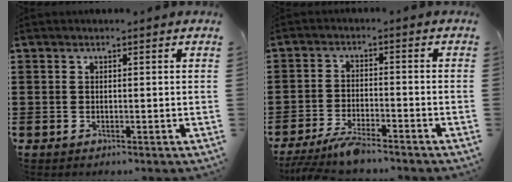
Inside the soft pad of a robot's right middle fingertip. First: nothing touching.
{"total": 4.9, "force": [-4.3, 0.4, 2.5], "torque": [-0.060, -0.014, -0.085]}